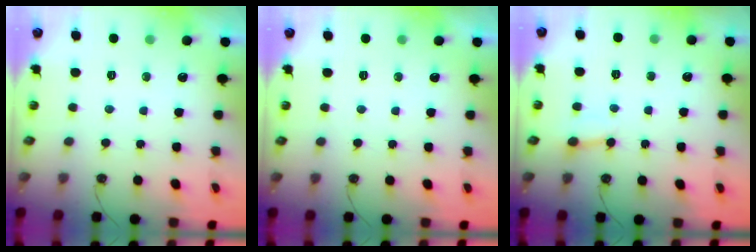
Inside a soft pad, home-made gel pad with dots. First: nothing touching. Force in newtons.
{"total": 0.0}
{"total": 2.5, "press": 2.5, "slide": 0.2}